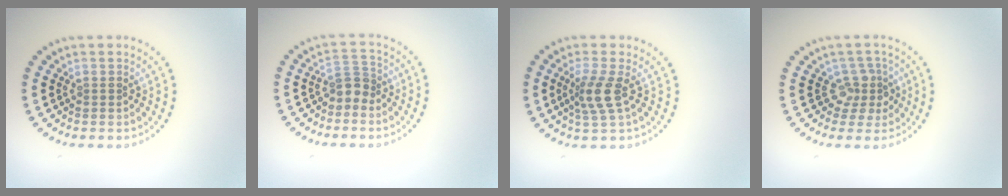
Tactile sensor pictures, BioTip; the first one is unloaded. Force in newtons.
{"total": 2.0, "press": 1.6, "slide": 1.2}
{"total": 2.7, "press": 2.1, "slide": 1.8}
{"total": 2.6, "press": 1.9, "slide": 1.7}